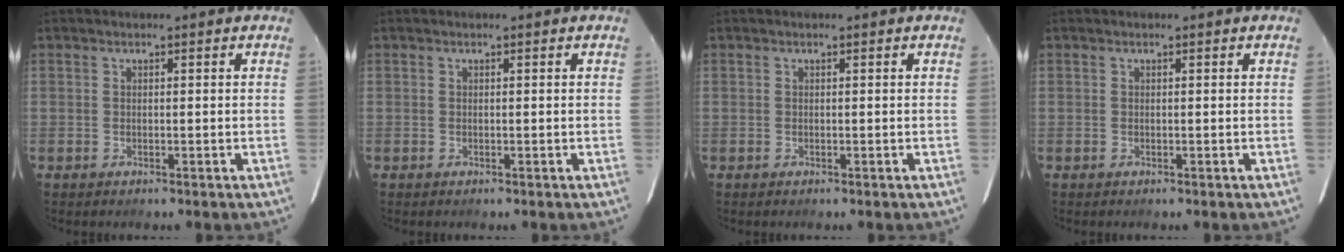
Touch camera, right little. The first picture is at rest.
{"total": 0.0}
{"total": 0.0}
{"total": 0.0}